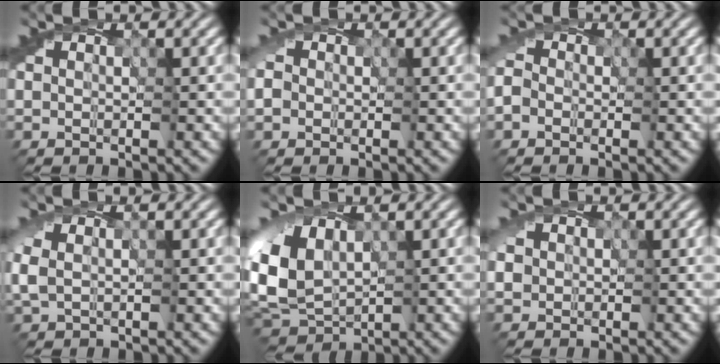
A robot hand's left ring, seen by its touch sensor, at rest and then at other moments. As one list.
[{"total": 0.9, "force": [-0.3, 0.9, 0.0], "torque": [0.007, 0.005, -0.009]}, {"total": 1.4, "force": [-0.9, 1.0, 0.4], "torque": [-0.012, 0.006, -0.026]}, {"total": 1.9, "force": [0.4, 1.2, 1.4], "torque": [-0.045, 0.003, 0.003]}, {"total": 6.5, "force": [1.3, 4.4, 4.6], "torque": [-0.113, 0.007, 0.014]}, {"total": 1.9, "force": [0.3, 1.8, 0.4], "torque": [-0.001, 0.009, -0.007]}]